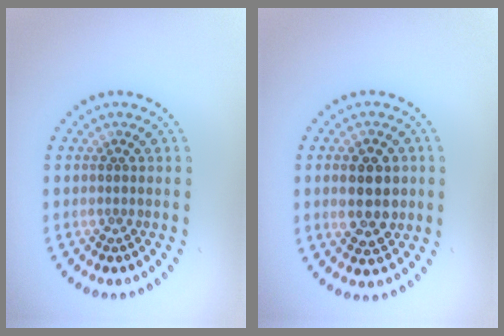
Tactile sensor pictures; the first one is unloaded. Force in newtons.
{"total": 4.4, "press": 4.3, "slide": 0.3}